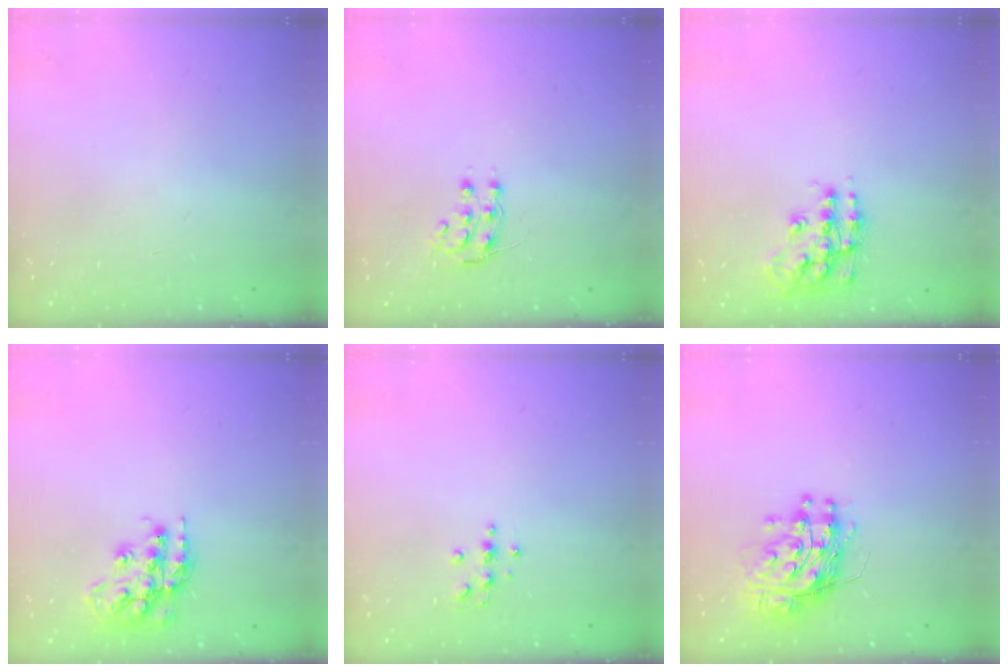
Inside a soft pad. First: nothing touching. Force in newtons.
{"total": 6.4, "press": 6.4, "slide": 0.5}
{"total": 13.7, "press": 13.7, "slide": 0.6}
{"total": 16.5, "press": 16.5, "slide": 1.0}
{"total": 3.2, "press": 3.2, "slide": 0.5}
{"total": 11.5, "press": 11.4, "slide": 1.3}